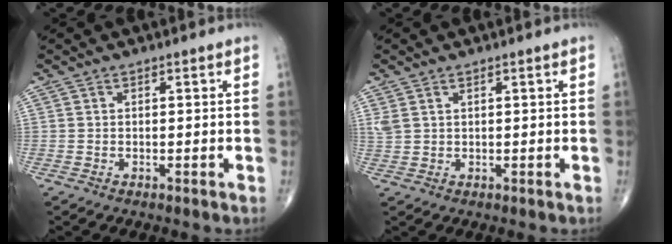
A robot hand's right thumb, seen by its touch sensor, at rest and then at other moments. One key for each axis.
{"total": 2.0, "fx": 1.1, "fy": 1.1, "fz": 1.2, "tx": -0.031, "ty": 0.006, "tz": 0.033}